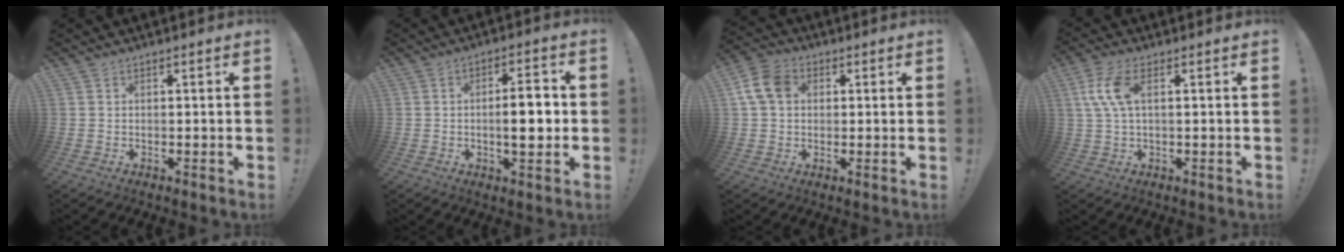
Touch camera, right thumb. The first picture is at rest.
{"total": 8.3, "force": [-1.0, 2.5, 7.8], "torque": [-0.106, 0.002, -0.022]}
{"total": 9.4, "force": [2.3, 7.1, 5.7], "torque": [-0.115, 0.012, 0.049]}
{"total": 8.1, "force": [1.5, 3.4, 7.2], "torque": [-0.141, 0.001, 0.031]}